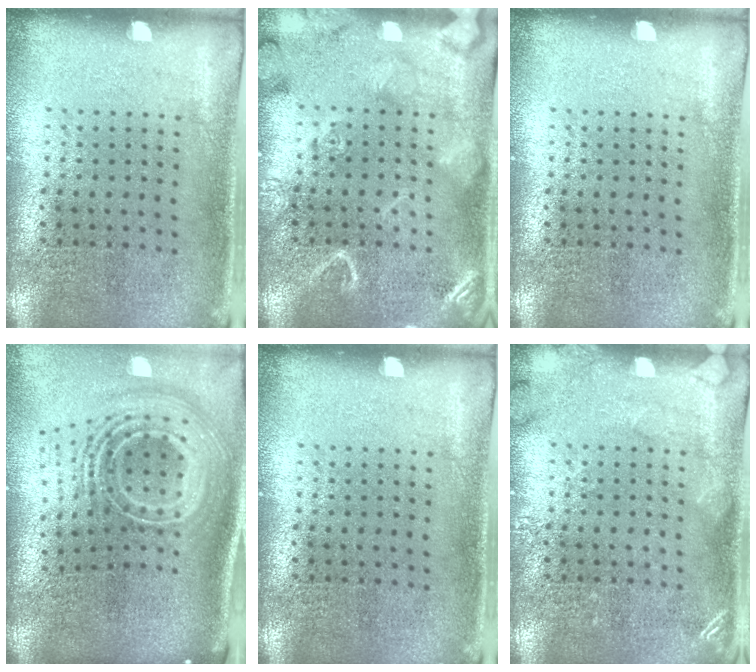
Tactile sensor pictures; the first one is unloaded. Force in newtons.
{"total": 3.6, "press": 3.6, "slide": 0.5}
{"total": 0.0}
{"total": 3.1, "press": 2.0, "slide": 2.3}
{"total": 0.0}
{"total": 1.8, "press": 1.8, "slide": 0.3}